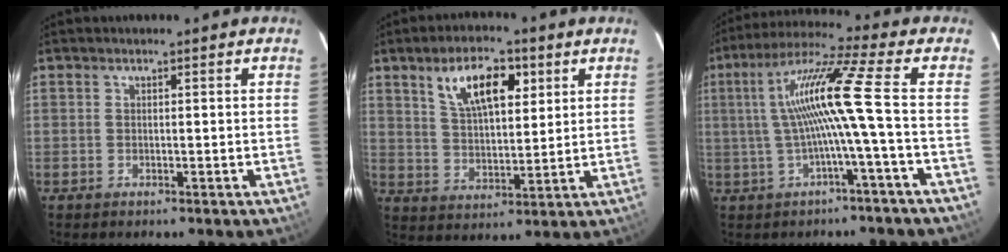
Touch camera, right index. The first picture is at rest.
{"total": 10.9, "force": [5.2, 4.7, 8.3], "torque": [-0.147, 0.018, 0.097]}
{"total": 11.5, "force": [-0.8, -2.1, 11.3], "torque": [-0.209, 0.011, -0.007]}